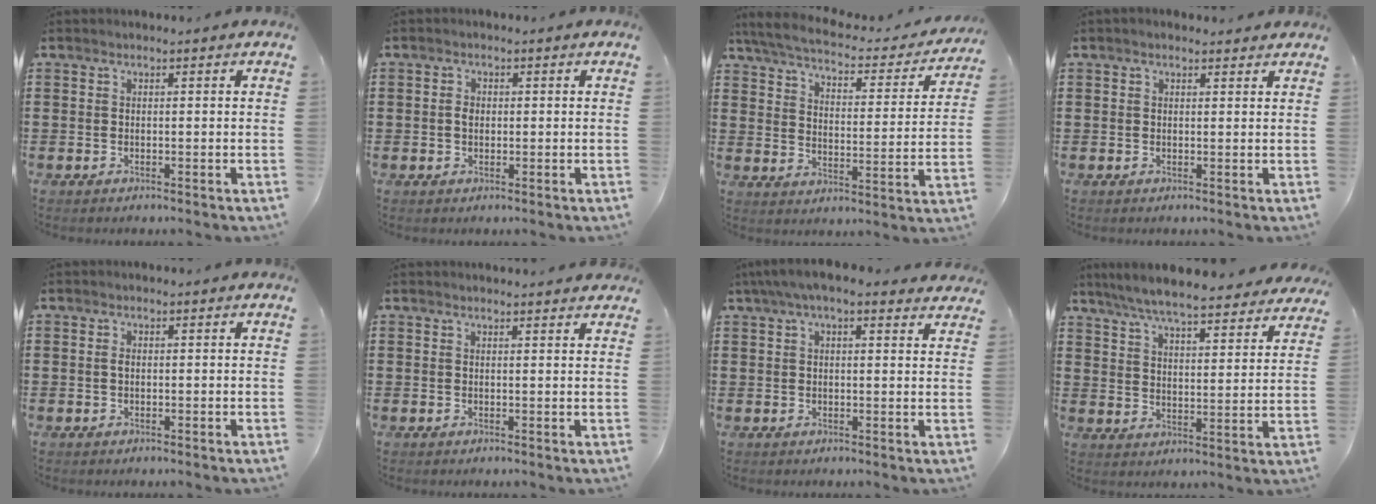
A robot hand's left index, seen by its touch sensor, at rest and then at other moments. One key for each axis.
{"total": 1.6, "fx": 0.0, "fy": 1.1, "fz": 1.1, "tx": -0.024, "ty": 0.007, "tz": -0.001}
{"total": 4.6, "fx": 4.1, "fy": 0.4, "fz": 1.9, "tx": -0.061, "ty": -0.030, "tz": 0.065}
{"total": 1.1, "fx": 1.0, "fy": 0.4, "fz": 0.3, "tx": -0.009, "ty": 0.003, "tz": 0.018}
{"total": 0.9, "fx": 0.0, "fy": 0.5, "fz": 0.8, "tx": -0.017, "ty": 0.001, "tz": -0.001}
{"total": 1.4, "fx": 1.4, "fy": 0.0, "fz": 0.2, "tx": -0.007, "ty": 0.000, "tz": 0.027}
{"total": 5.2, "fx": 3.9, "fy": 1.1, "fz": 3.1, "tx": -0.071, "ty": 0.000, "tz": 0.071}
{"total": 6.9, "fx": 6.5, "fy": 0.0, "fz": 2.4, "tx": -0.076, "ty": -0.041, "tz": 0.112}